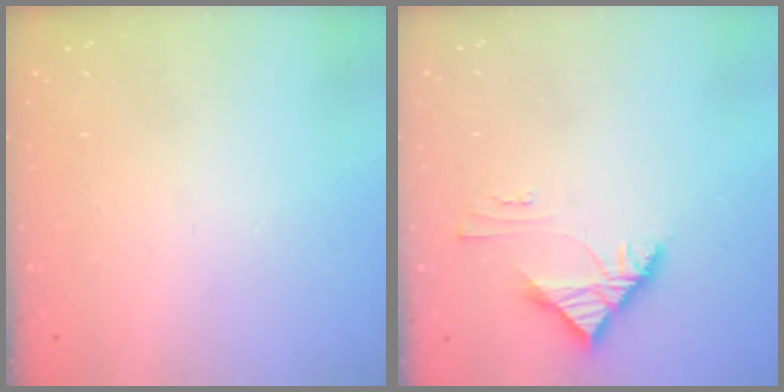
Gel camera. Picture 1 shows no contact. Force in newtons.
{"total": 4.3, "press": 4.3, "slide": 0.5}